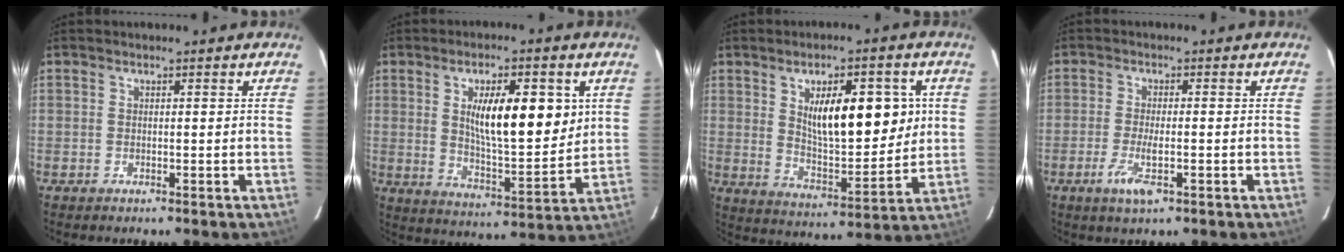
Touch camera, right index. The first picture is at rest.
{"total": 13.6, "force": [3.9, 3.8, 12.4], "torque": [-0.200, 0.000, 0.069]}
{"total": 14.1, "force": [3.8, 5.3, 12.5], "torque": [-0.191, 0.008, 0.070]}
{"total": 4.1, "force": [-1.9, 0.7, 3.6], "torque": [-0.077, -0.006, -0.033]}